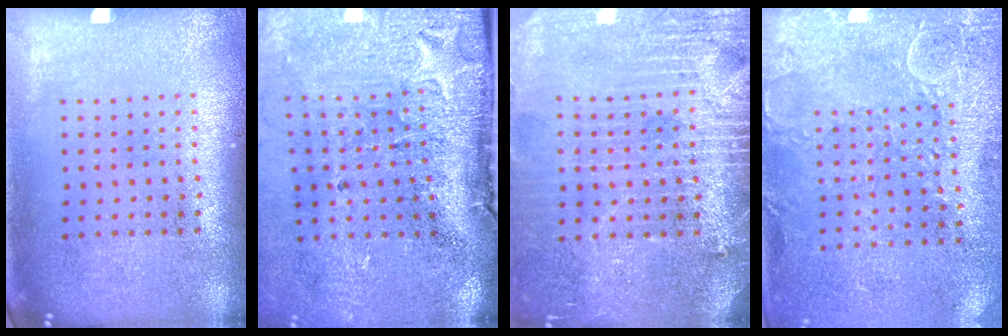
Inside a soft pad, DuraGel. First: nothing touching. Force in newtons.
{"total": 4.9, "press": 3.9, "slide": 3.0}
{"total": 3.7, "press": 3.5, "slide": 1.4}
{"total": 2.8, "press": 2.5, "slide": 1.2}